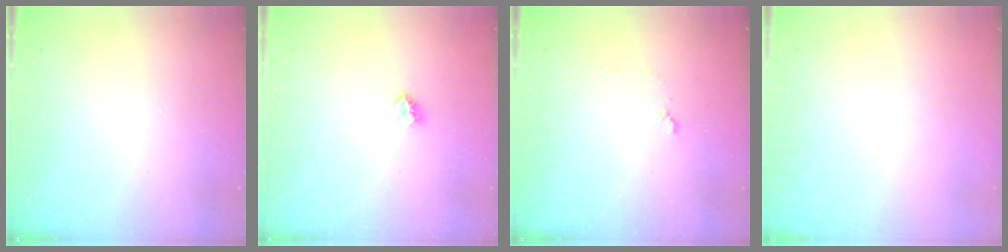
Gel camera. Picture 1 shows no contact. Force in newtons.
{"total": 2.4, "press": 2.4, "slide": 0.1}
{"total": 4.2, "press": 4.2, "slide": 0.5}
{"total": 0.0}